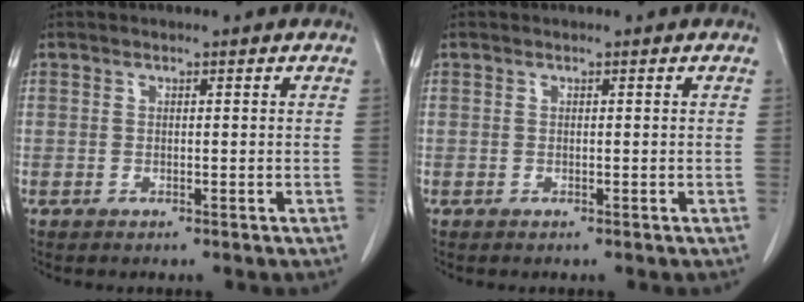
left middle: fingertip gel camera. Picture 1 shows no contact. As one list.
[{"total": 0.0}]